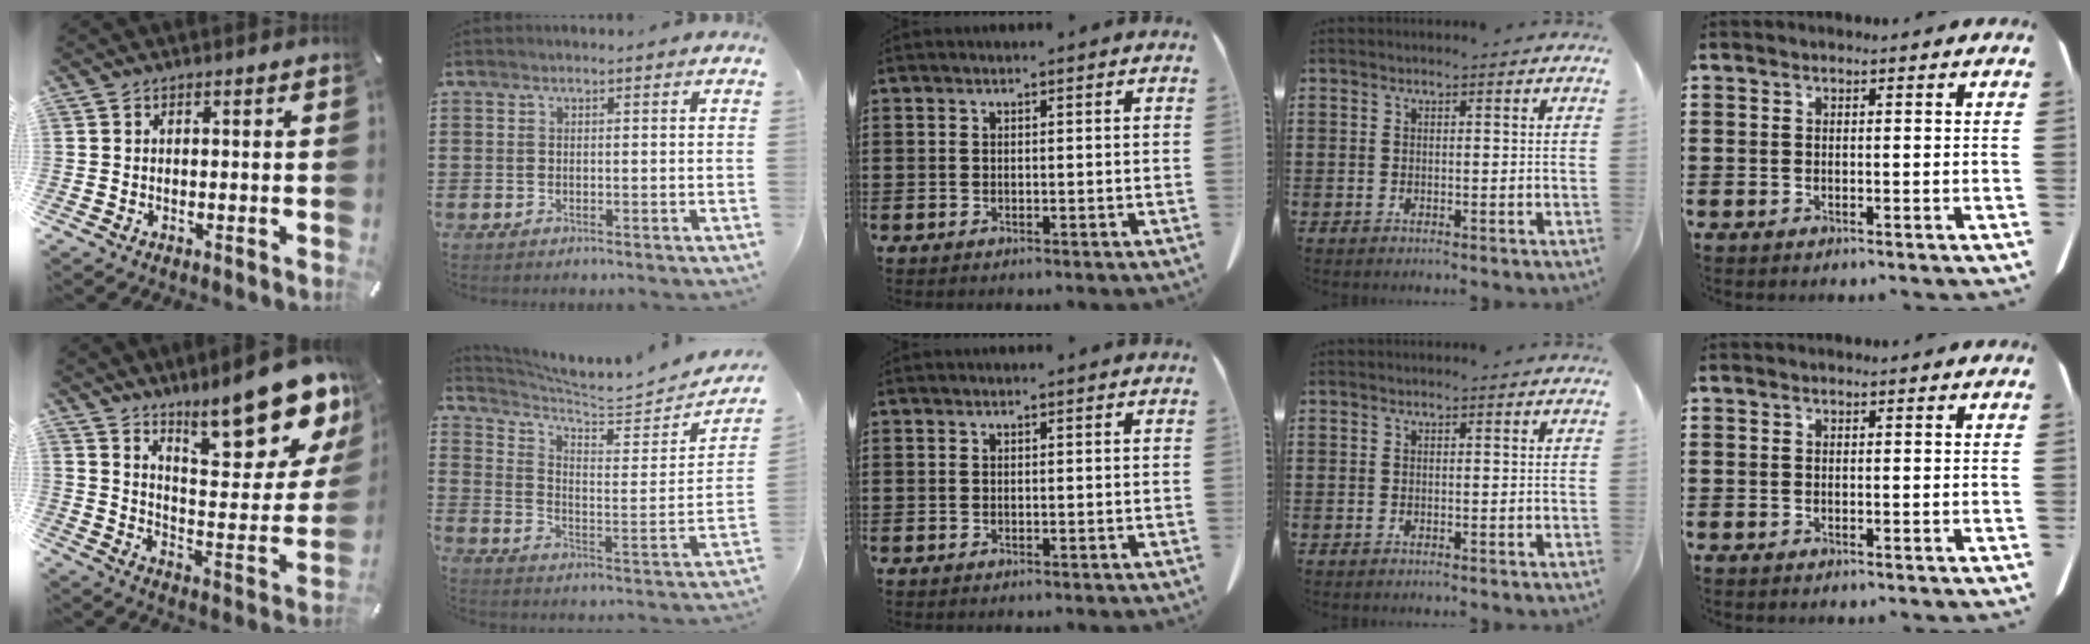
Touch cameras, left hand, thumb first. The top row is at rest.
{"thumb": {"total": 20.6, "force": [15.0, 6.7, 12.4], "torque": [-0.163, -0.118, 0.250]}, "index": {"total": 5.1, "force": [4.7, 0.3, 1.9], "torque": [-0.056, -0.048, 0.073]}}